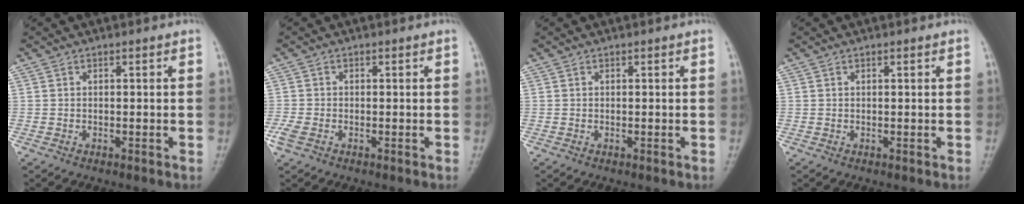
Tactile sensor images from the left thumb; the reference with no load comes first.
{"total": 3.0, "force": [-1.5, 1.9, 1.7], "torque": [-0.049, 0.000, -0.028]}
{"total": 0.0}
{"total": 0.0}